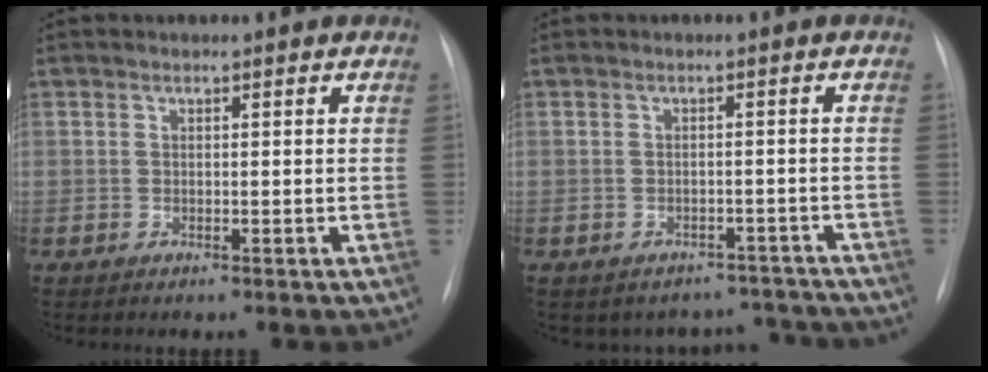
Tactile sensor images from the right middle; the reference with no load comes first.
{"total": 7.1, "force": [-6.4, 3.2, -0.6], "torque": [0.023, 0.032, -0.066]}